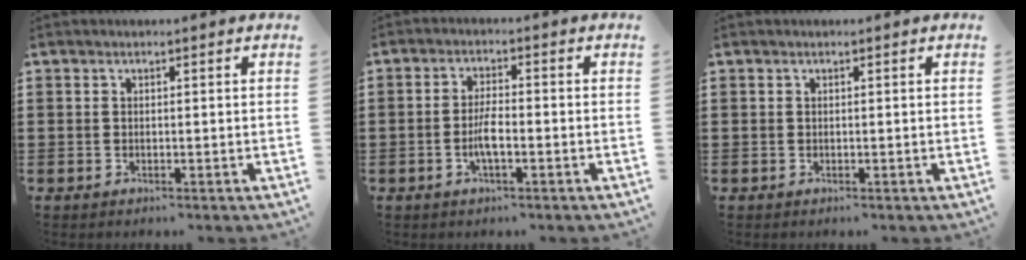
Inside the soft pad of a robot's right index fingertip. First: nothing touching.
{"total": 3.8, "force": [-1.2, 1.0, 3.5], "torque": [-0.082, -0.003, -0.029]}
{"total": 0.0}